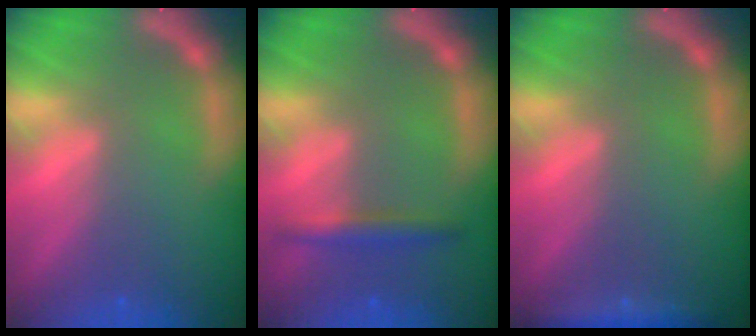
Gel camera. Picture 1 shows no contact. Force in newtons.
{"total": 2.4}
{"total": 2.4}